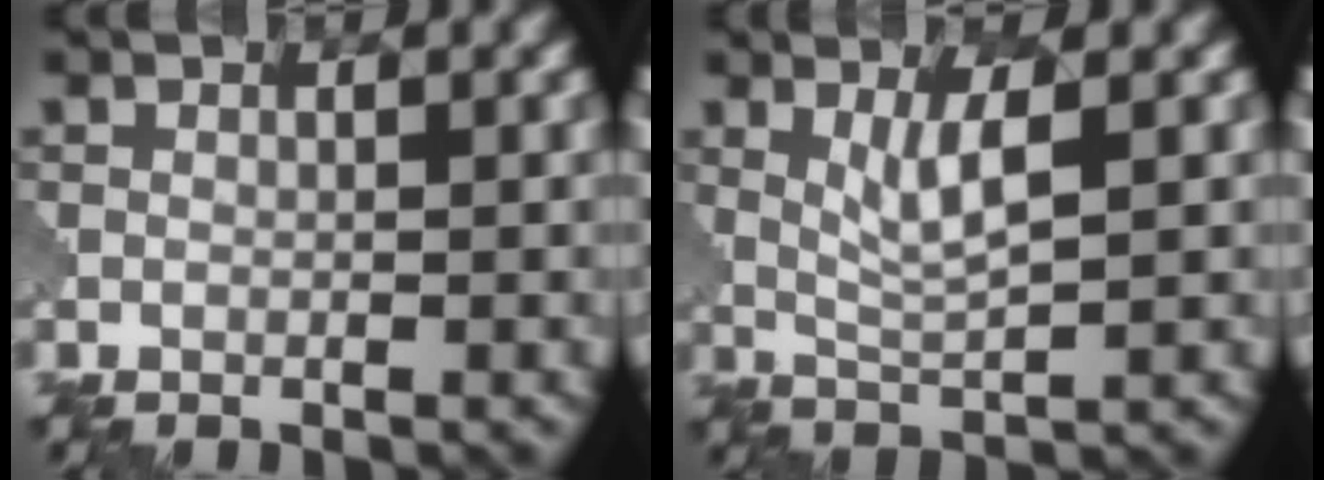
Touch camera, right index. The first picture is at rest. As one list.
[{"total": 3.2, "force": [1.0, 0.6, 3.0], "torque": [-0.062, -0.007, 0.026]}]